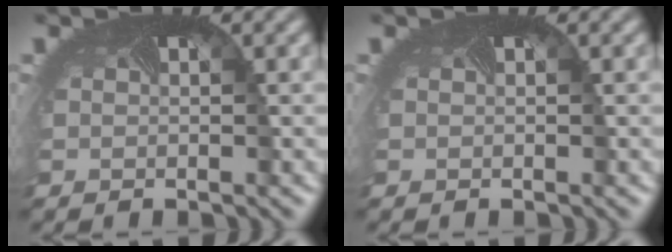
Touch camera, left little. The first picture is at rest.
{"total": 0.0}